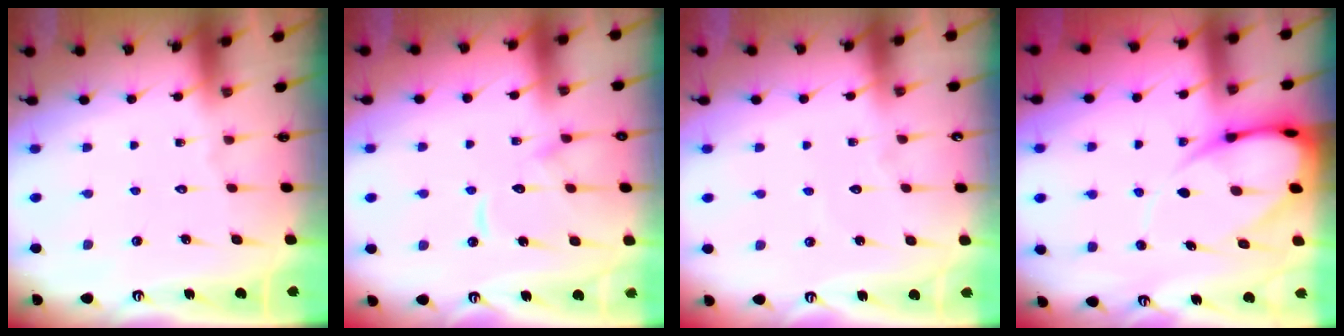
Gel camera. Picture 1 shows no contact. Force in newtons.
{"total": 11.2, "press": 11.2, "slide": 1.2}
{"total": 2.9, "press": 2.9, "slide": 0.3}
{"total": 10.9, "press": 10.8, "slide": 1.2}